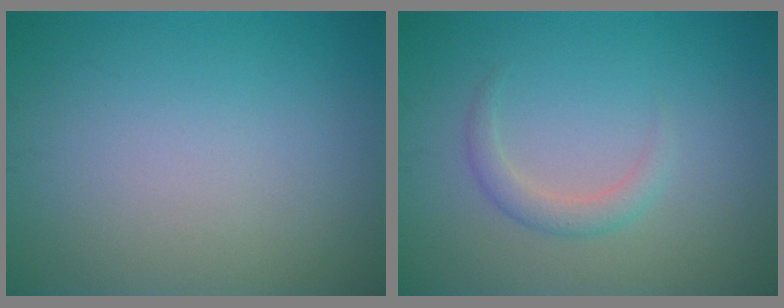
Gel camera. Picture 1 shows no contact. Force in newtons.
{"total": 1.8, "press": 1.7, "slide": 0.1}